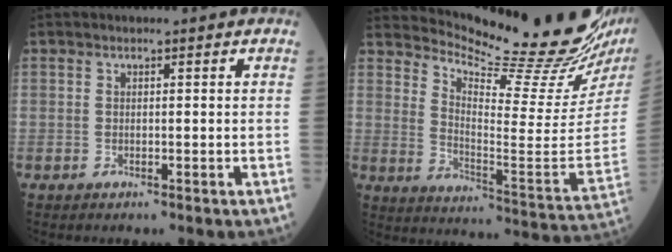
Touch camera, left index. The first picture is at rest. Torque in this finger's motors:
{"motor_torque": [0.80, -1.34, 0.15, -0.01]}